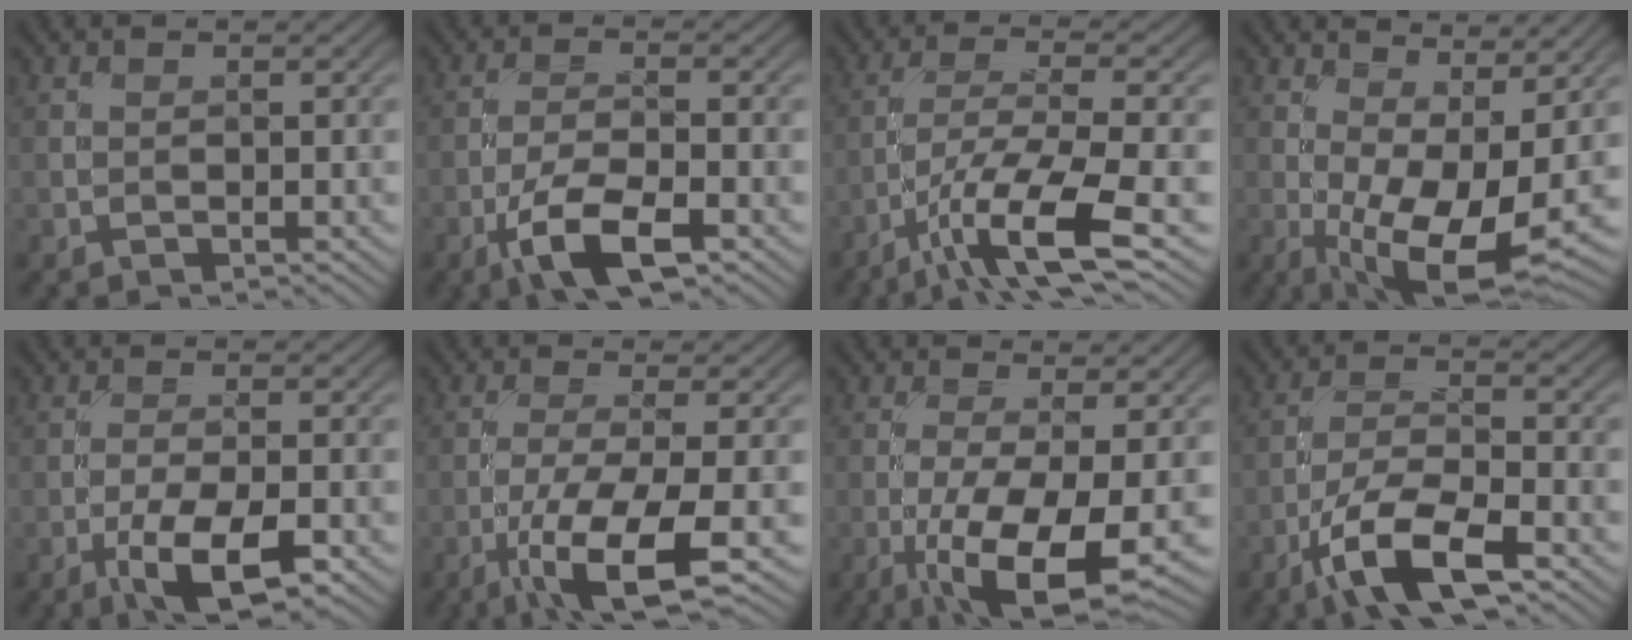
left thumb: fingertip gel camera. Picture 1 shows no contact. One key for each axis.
{"total": 7.7, "fx": -4.2, "fy": 2.6, "fz": 6.0, "tx": -0.115, "ty": 0.003, "tz": -0.084}
{"total": 10.7, "fx": -5.5, "fy": 2.5, "fz": 8.8, "tx": -0.163, "ty": -0.004, "tz": -0.105}
{"total": 11.5, "fx": -0.7, "fy": 4.1, "fz": 10.7, "tx": -0.187, "ty": 0.000, "tz": -0.002}
{"total": 7.9, "fx": -3.8, "fy": 2.5, "fz": 6.4, "tx": -0.116, "ty": -0.003, "tz": -0.067}
{"total": 9.8, "fx": -4.4, "fy": 2.1, "fz": 8.5, "tx": -0.152, "ty": -0.003, "tz": -0.081}
{"total": 10.3, "fx": -3.9, "fy": 2.9, "fz": 9.0, "tx": -0.178, "ty": -0.018, "tz": -0.061}
{"total": 10.1, "fx": -5.6, "fy": 3.3, "fz": 7.7, "tx": -0.143, "ty": 0.000, "tz": -0.115}